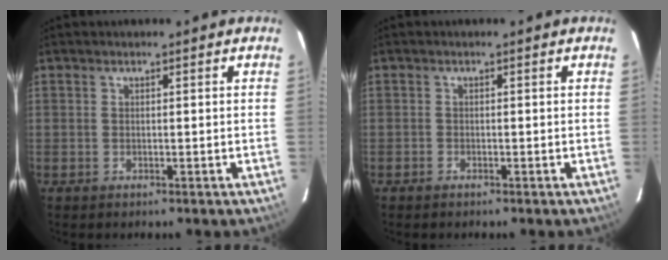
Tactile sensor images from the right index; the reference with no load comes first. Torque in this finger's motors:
{"motor_torque": [0.17, -0.10, -0.10, -0.02]}